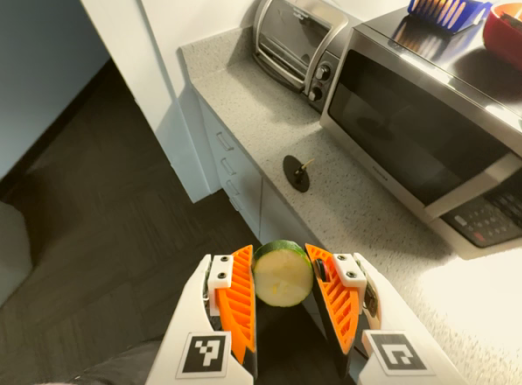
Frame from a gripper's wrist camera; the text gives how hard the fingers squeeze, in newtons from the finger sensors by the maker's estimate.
{"total": 11.0, "left": 10.9, "right": 11.1}